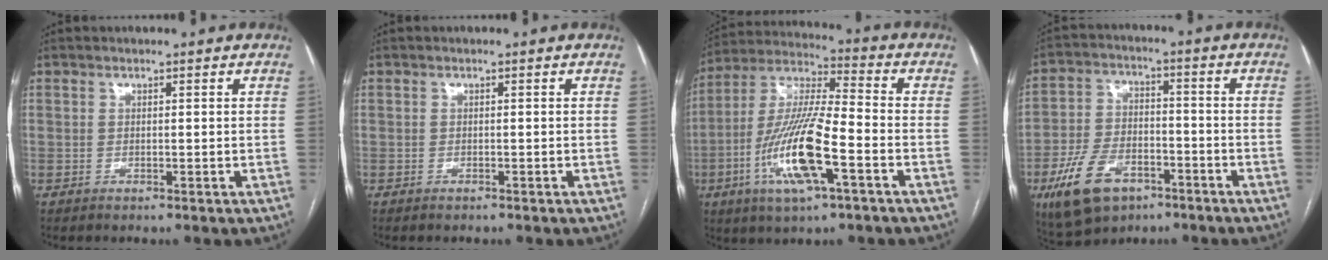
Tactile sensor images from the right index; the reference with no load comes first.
{"total": 0.6, "force": [-0.5, 0.2, 0.2], "torque": [-0.009, -0.001, -0.007]}
{"total": 16.2, "force": [-5.6, 2.6, 15.0], "torque": [-0.308, -0.007, -0.101]}
{"total": 12.3, "force": [-6.6, 6.9, 7.7], "torque": [-0.161, 0.004, -0.112]}